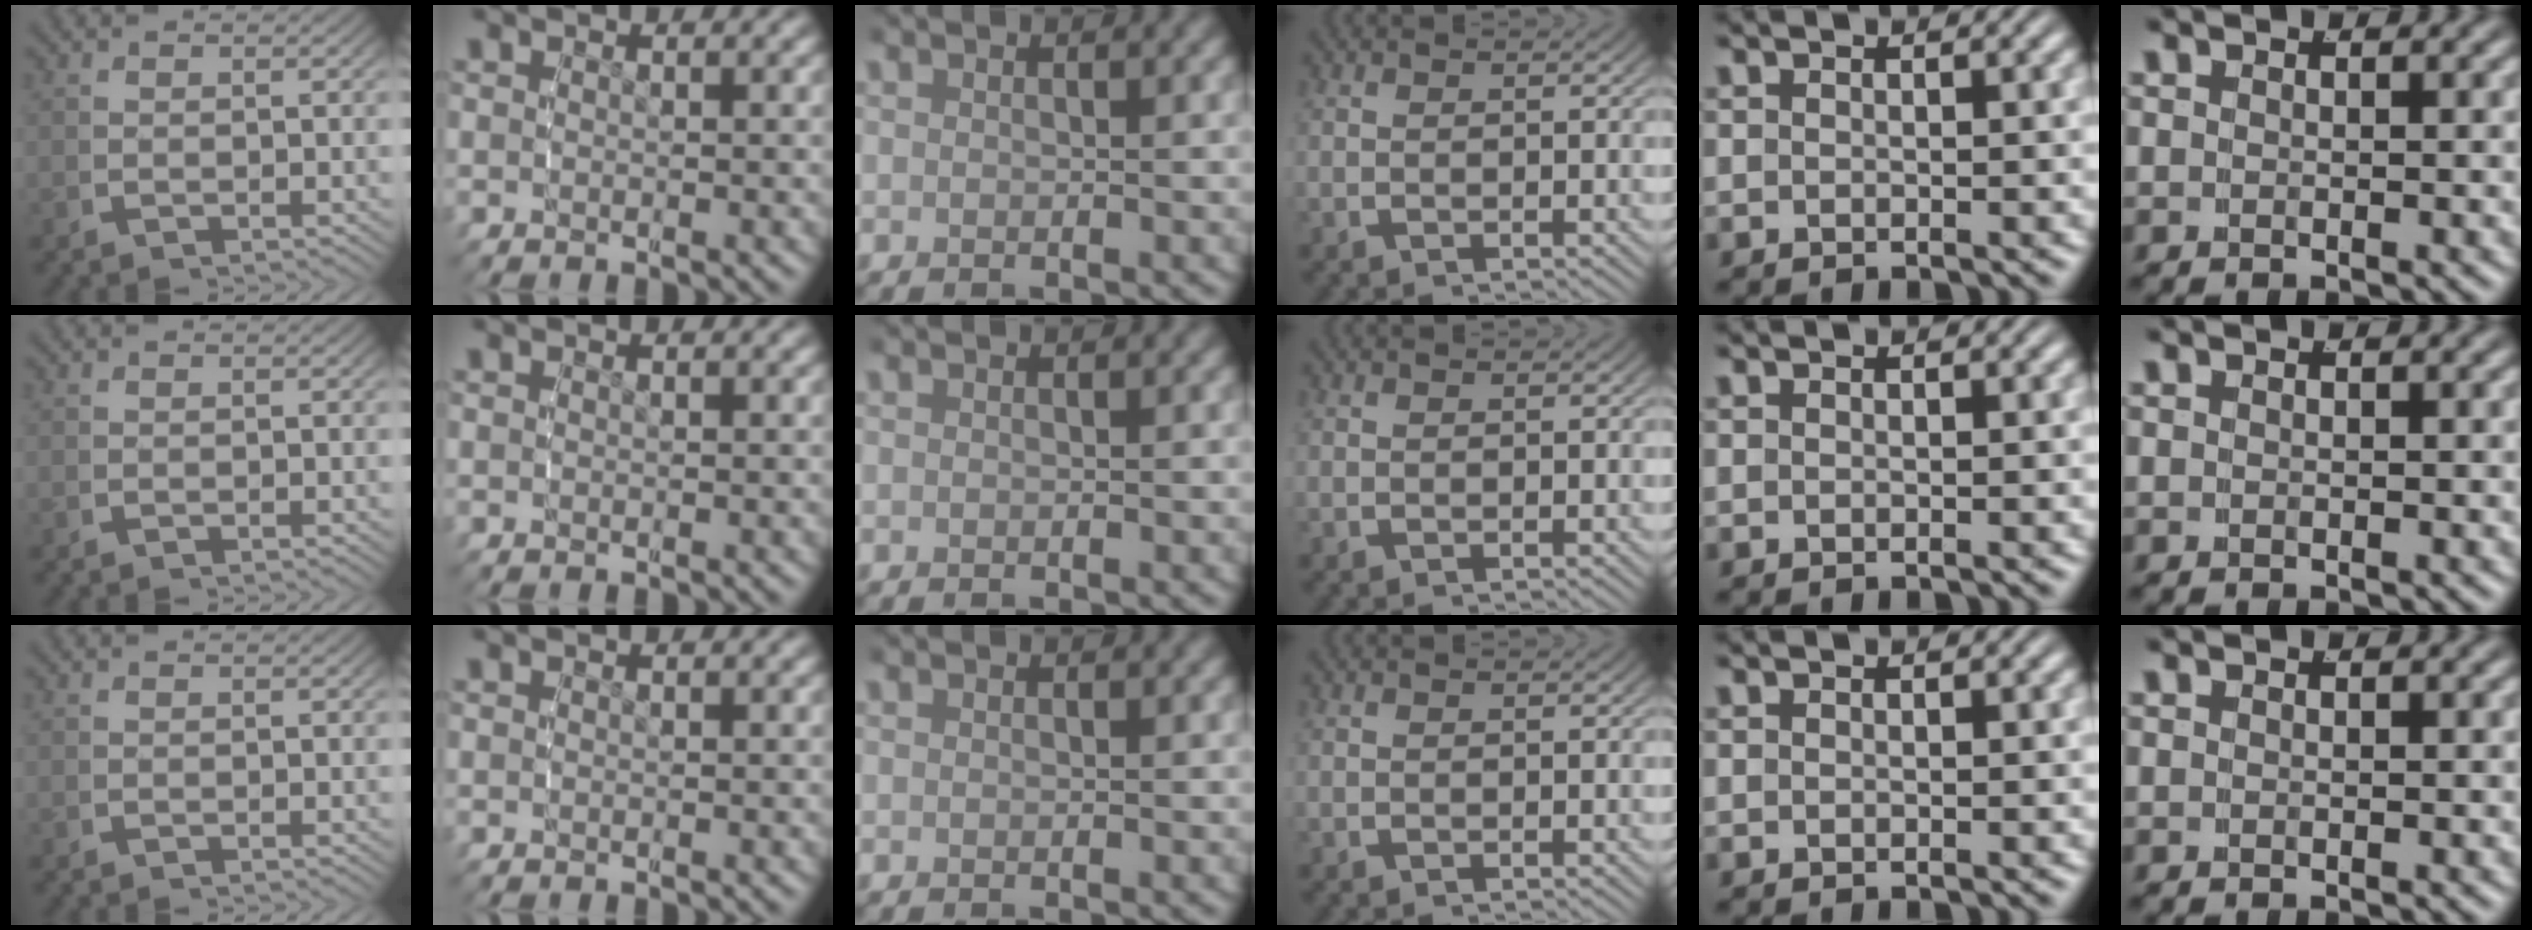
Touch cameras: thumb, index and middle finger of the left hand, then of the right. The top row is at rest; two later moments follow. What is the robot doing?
{"motion": "reach", "object": "router"}